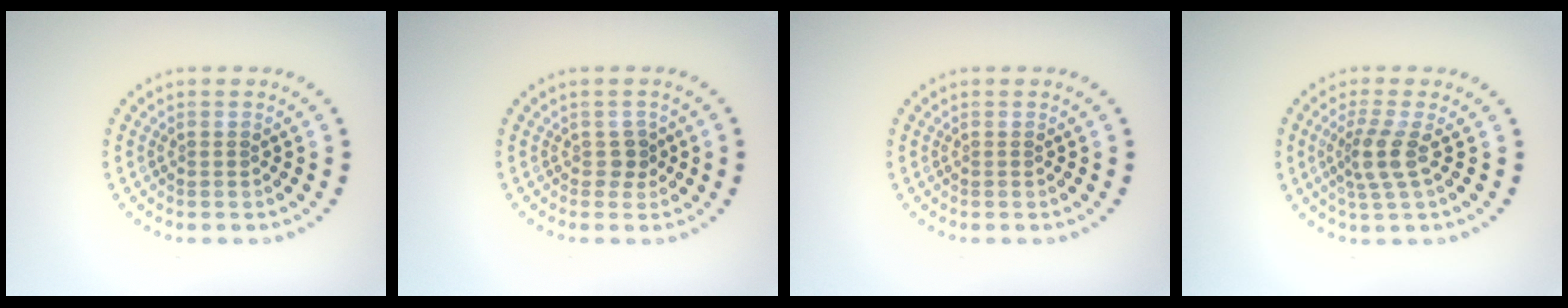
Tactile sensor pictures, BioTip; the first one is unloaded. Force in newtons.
{"total": 1.2, "press": 0.9, "slide": 0.7}
{"total": 0.0}
{"total": 2.7, "press": 2.1, "slide": 1.7}